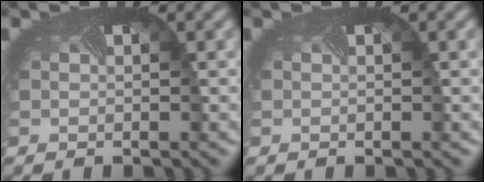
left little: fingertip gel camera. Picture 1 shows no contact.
{"total": 0.0}